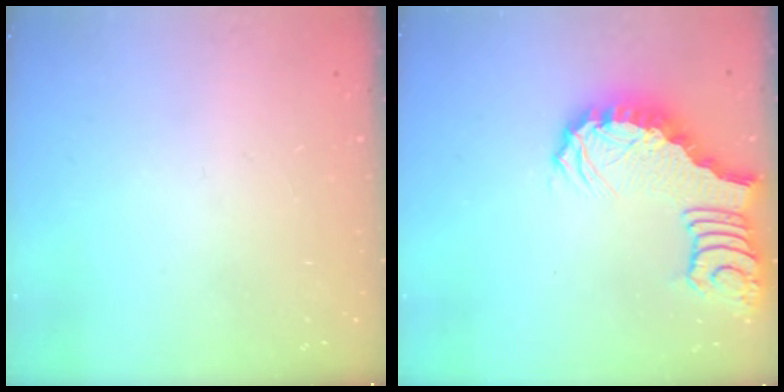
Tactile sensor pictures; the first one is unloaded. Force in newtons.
{"total": 3.3, "press": 3.3, "slide": 0.8}